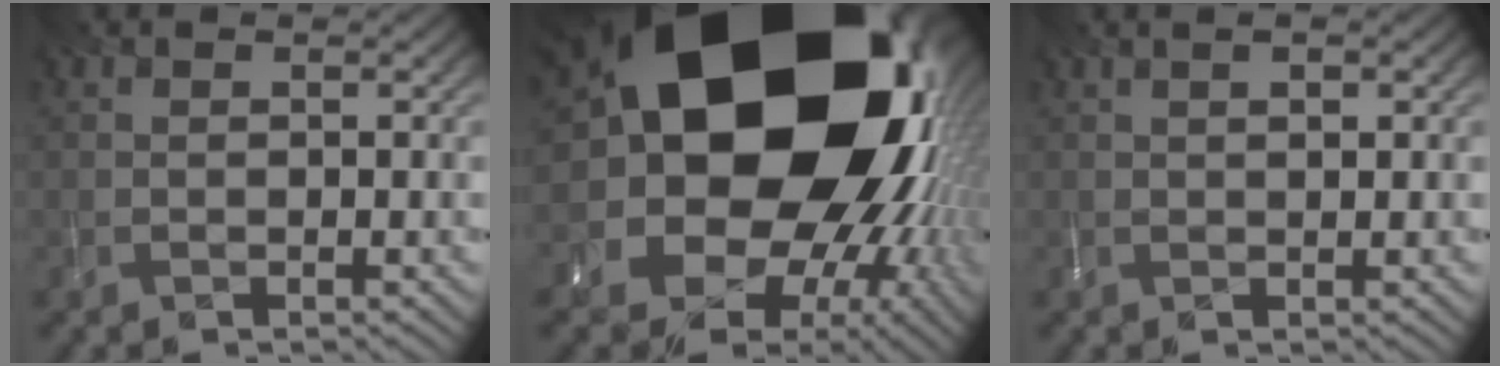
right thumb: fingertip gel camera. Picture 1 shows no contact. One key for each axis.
{"total": 25.2, "fx": 4.0, "fy": 20.0, "fz": 14.8, "tx": -0.263, "ty": -0.060, "tz": 0.046}
{"total": 1.9, "fx": 0.8, "fy": 0.6, "fz": 1.6, "tx": -0.029, "ty": 0.002, "tz": 0.016}